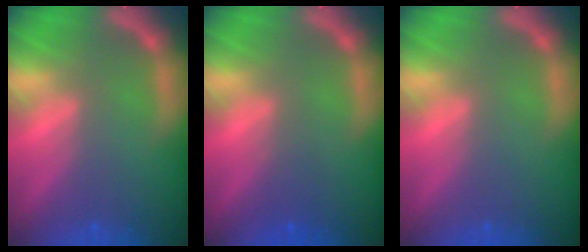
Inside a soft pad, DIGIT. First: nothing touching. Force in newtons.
{"total": 1.4}
{"total": 0.0}